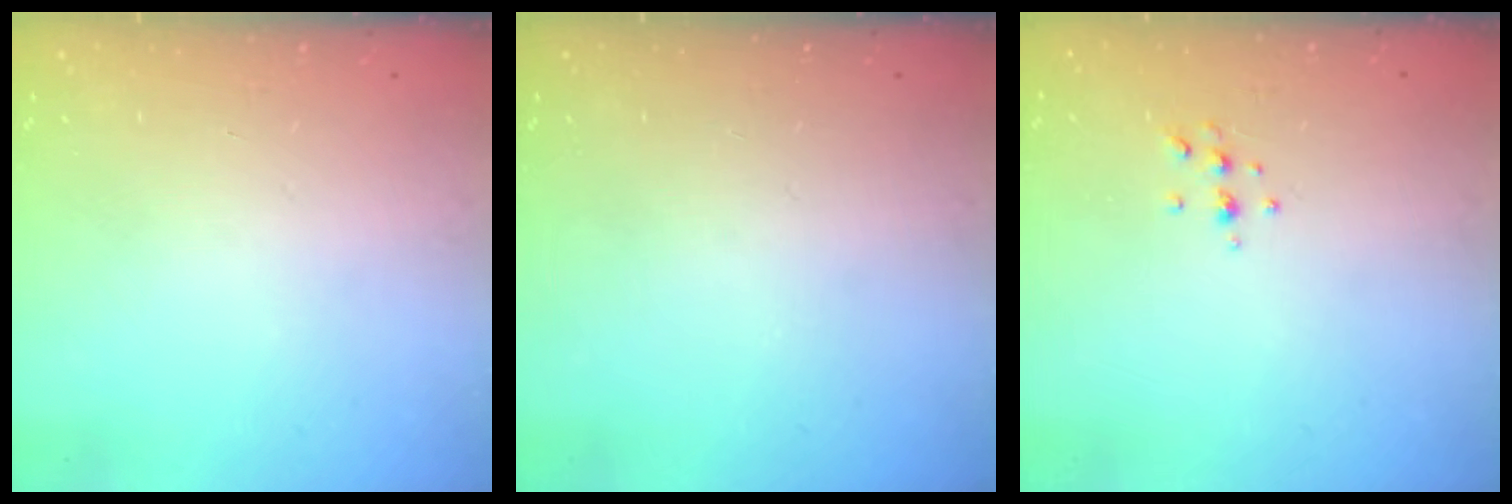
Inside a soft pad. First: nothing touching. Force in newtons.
{"total": 0.0}
{"total": 3.8, "press": 3.6, "slide": 1.1}